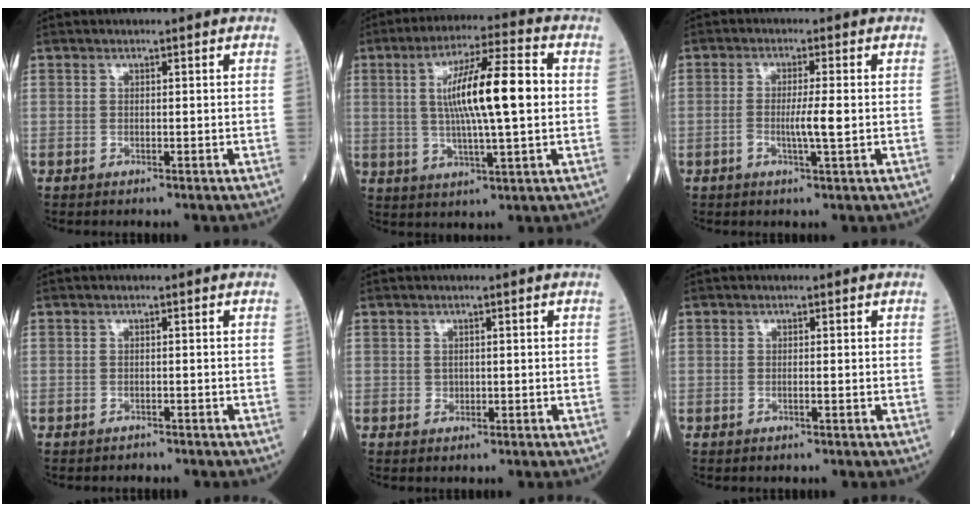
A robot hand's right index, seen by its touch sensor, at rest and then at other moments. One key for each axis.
{"total": 13.4, "fx": 1.3, "fy": 1.2, "fz": 13.3, "tx": -0.233, "ty": 0.014, "tz": 0.020}
{"total": 3.6, "fx": -0.6, "fy": -0.2, "fz": 3.5, "tx": -0.065, "ty": -0.004, "tz": -0.012}
{"total": 1.0, "fx": -0.9, "fy": 0.3, "fz": 0.0, "tx": -0.005, "ty": 0.000, "tz": -0.018}
{"total": 0.6, "fx": -0.1, "fy": 0.6, "fz": 0.1, "tx": 0.000, "ty": 0.002, "tz": -0.002}
{"total": 0.0}